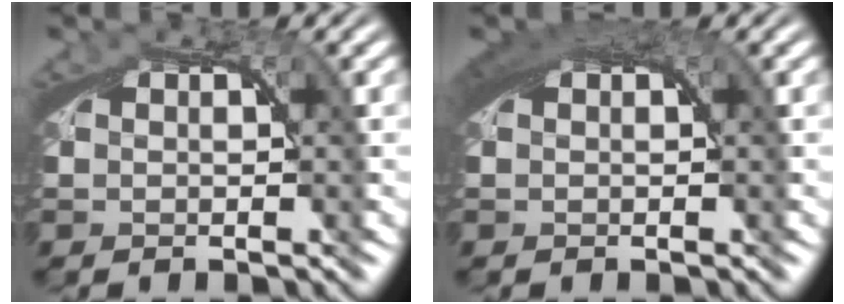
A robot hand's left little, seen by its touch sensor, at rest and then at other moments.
{"total": 2.8, "force": [1.4, 0.9, 2.2], "torque": [-0.035, 0.012, 0.018]}